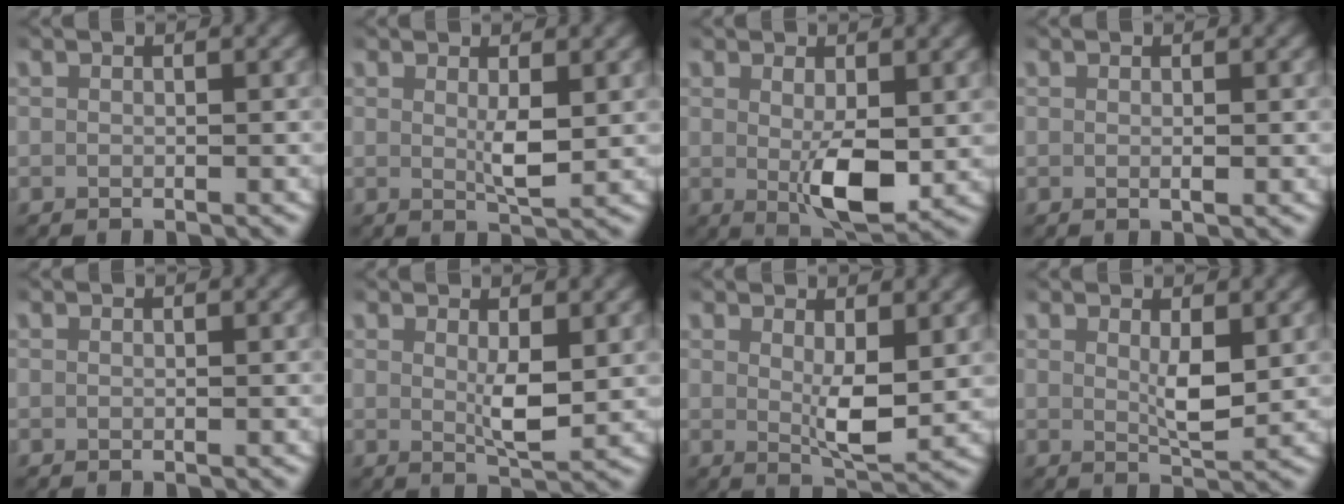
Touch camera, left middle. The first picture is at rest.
{"total": 2.2, "force": [0.8, 0.4, 2.0], "torque": [-0.038, -0.014, 0.017]}
{"total": 4.8, "force": [-0.1, 1.9, 4.4], "torque": [-0.073, -0.022, 0.005]}
{"total": 0.6, "force": [0.1, 0.1, 0.6], "torque": [-0.010, -0.005, 0.004]}
{"total": 0.0}
{"total": 2.7, "force": [1.1, 0.6, 2.4], "torque": [-0.043, -0.017, 0.023]}
{"total": 3.5, "force": [1.5, 1.0, 3.0], "torque": [-0.052, -0.020, 0.029]}
{"total": 2.6, "force": [1.3, 0.7, 2.2], "torque": [-0.038, -0.018, 0.027]}